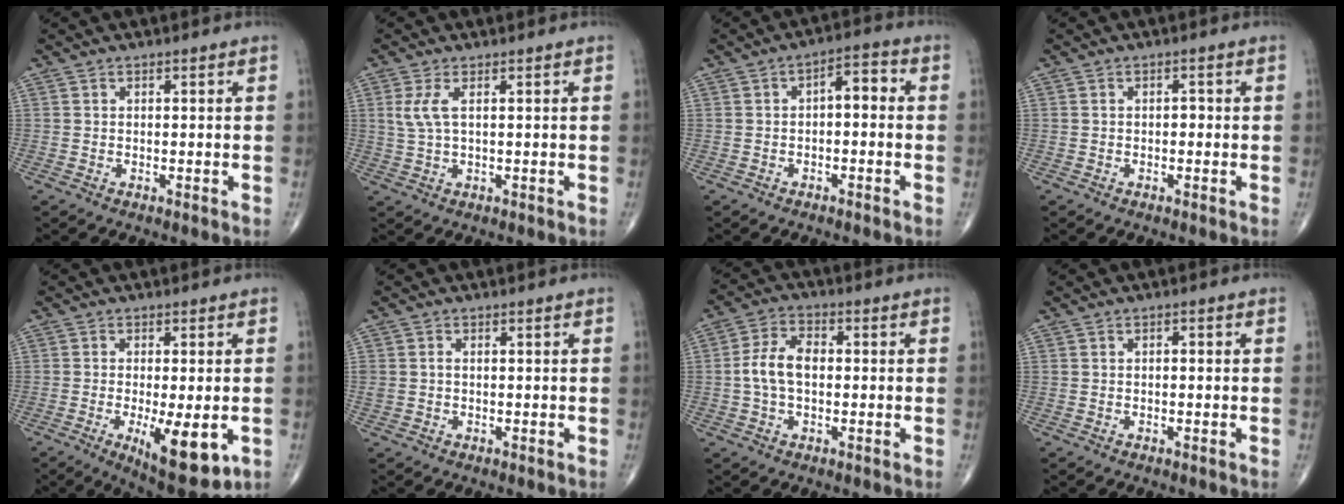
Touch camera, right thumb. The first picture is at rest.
{"total": 3.6, "force": [1.0, 1.1, 3.3], "torque": [-0.089, 0.005, 0.026]}
{"total": 4.8, "force": [-0.2, 2.5, 4.1], "torque": [-0.043, 0.027, -0.012]}
{"total": 1.0, "force": [-0.2, 0.6, 0.7], "torque": [-0.004, 0.003, -0.007]}
{"total": 11.3, "force": [-3.2, 3.6, 10.2], "torque": [-0.149, -0.022, -0.039]}
{"total": 1.6, "force": [0.1, 1.3, 1.0], "torque": [-0.022, 0.005, 0.003]}
{"total": 7.4, "force": [-0.2, 4.5, 5.9], "torque": [-0.115, 0.020, -0.010]}
{"total": 0.8, "force": [0.1, 0.3, 0.7], "torque": [-0.008, 0.003, 0.001]}